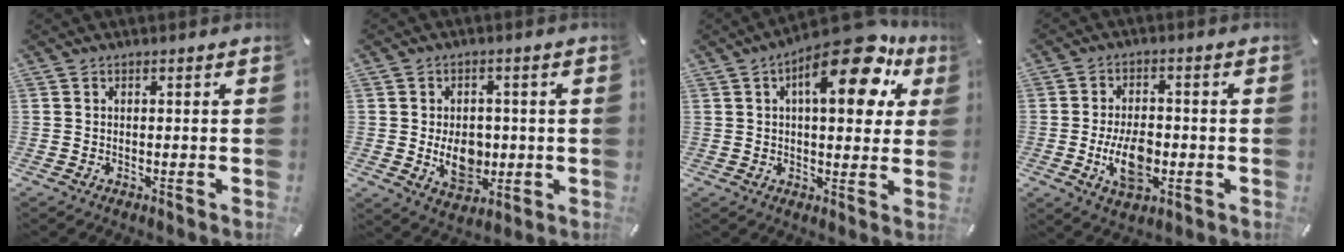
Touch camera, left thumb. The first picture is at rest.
{"total": 8.5, "force": [-0.9, 6.4, 5.5], "torque": [-0.087, -0.006, -0.015]}
{"total": 17.4, "force": [8.9, 6.9, 13.2], "torque": [-0.182, -0.046, 0.138]}
{"total": 9.4, "force": [-2.2, 5.3, 7.5], "torque": [-0.148, 0.002, -0.037]}